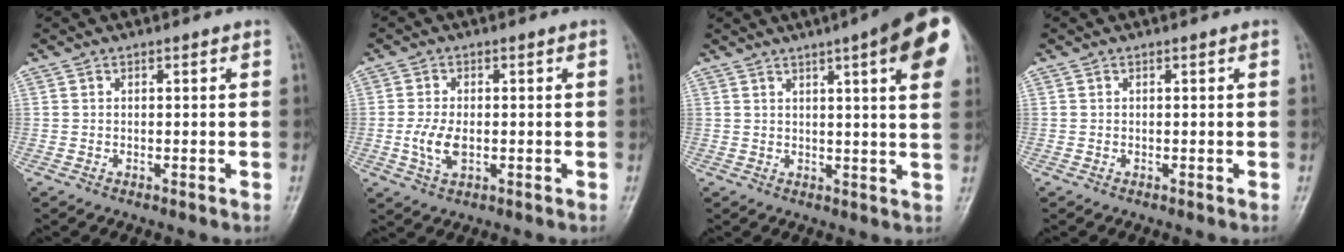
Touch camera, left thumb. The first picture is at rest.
{"total": 5.0, "force": [-0.7, 2.8, 4.1], "torque": [-0.090, -0.002, -0.014]}
{"total": 16.0, "force": [7.2, 2.7, 14.0], "torque": [-0.167, -0.011, 0.081]}
{"total": 0.0}